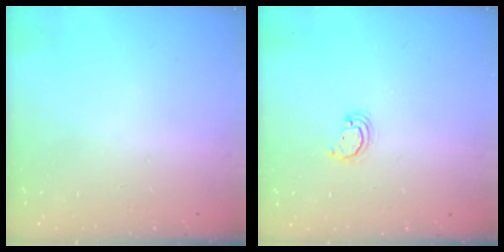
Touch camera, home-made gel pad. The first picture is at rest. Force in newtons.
{"total": 2.2, "press": 2.2, "slide": 0.3}